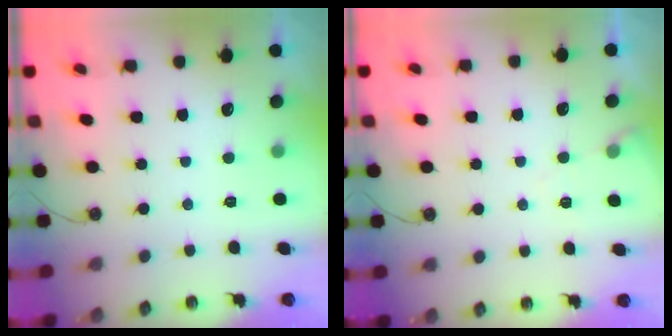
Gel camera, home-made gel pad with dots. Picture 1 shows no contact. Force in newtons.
{"total": 5.3, "press": 5.3, "slide": 0.7}